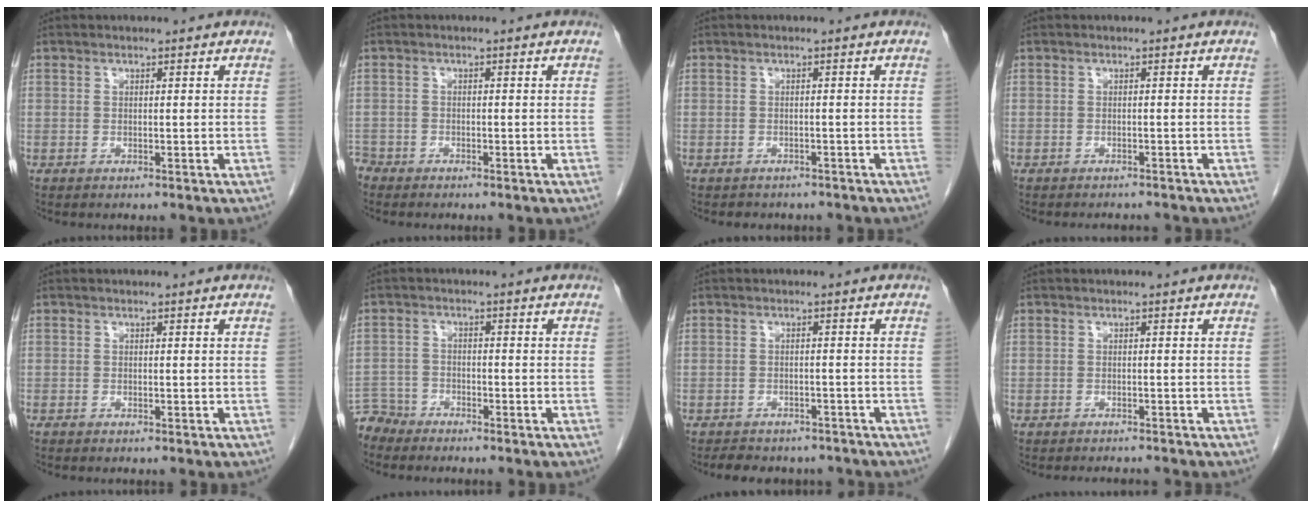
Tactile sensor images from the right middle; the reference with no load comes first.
{"total": 1.9, "force": [-1.8, 0.7, 0.0], "torque": [-0.001, -0.002, -0.033]}
{"total": 4.0, "force": [-3.5, 1.8, 0.8], "torque": [-0.019, 0.000, -0.039]}
{"total": 3.1, "force": [-3.0, 0.6, 0.6], "torque": [-0.006, -0.006, -0.038]}
{"total": 0.0}
{"total": 4.4, "force": [-4.2, 1.0, -0.6], "torque": [0.017, -0.007, -0.082]}
{"total": 8.4, "force": [-7.3, 3.3, 2.2], "torque": [-0.039, 0.002, -0.086]}
{"total": 3.4, "force": [-3.2, 0.4, 0.8], "torque": [-0.007, -0.008, -0.043]}